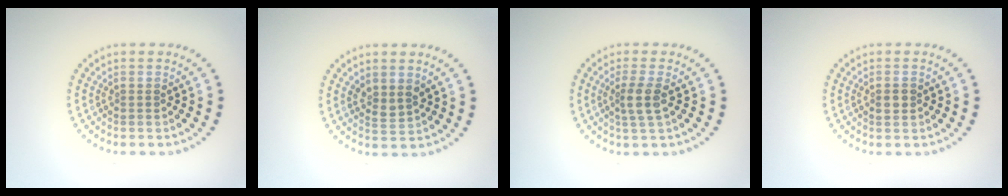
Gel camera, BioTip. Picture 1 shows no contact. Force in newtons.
{"total": 1.6, "press": 1.3, "slide": 0.9}
{"total": 2.3, "press": 1.8, "slide": 1.3}
{"total": 1.0, "press": 1.0, "slide": 0.1}